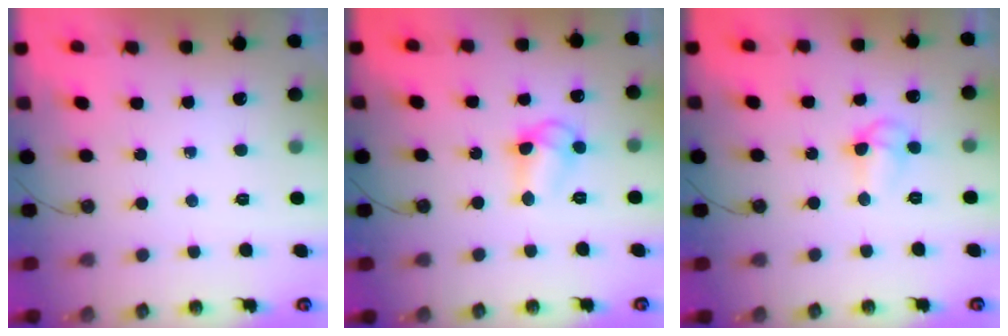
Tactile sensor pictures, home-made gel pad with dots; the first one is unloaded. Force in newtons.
{"total": 8.8, "press": 8.8, "slide": 0.6}
{"total": 6.4, "press": 6.4, "slide": 0.8}